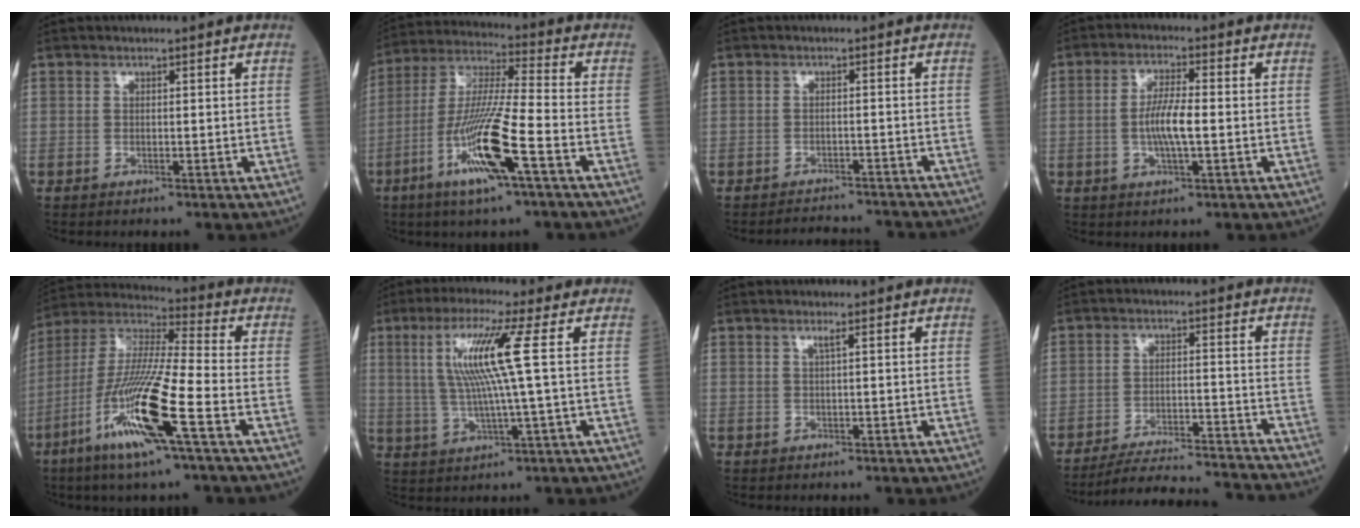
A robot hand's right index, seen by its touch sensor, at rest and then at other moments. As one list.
[{"total": 14.7, "force": [-6.1, 0.4, 13.4], "torque": [-0.273, -0.014, -0.117]}, {"total": 7.5, "force": [-7.4, 0.7, 0.8], "torque": [-0.004, 0.003, -0.092]}, {"total": 6.0, "force": [-0.6, 0.9, 5.9], "torque": [-0.119, 0.001, -0.015]}, {"total": 17.4, "force": [-7.3, 0.5, 15.8], "torque": [-0.334, -0.026, -0.144]}, {"total": 9.9, "force": [2.2, -1.3, 9.5], "torque": [-0.191, 0.006, 0.044]}, {"total": 0.8, "force": [0.4, -0.3, 0.7], "torque": [-0.021, -0.003, 0.010]}, {"total": 16.3, "force": [-15.7, -0.1, 4.5], "torque": [-0.069, -0.013, -0.226]}]